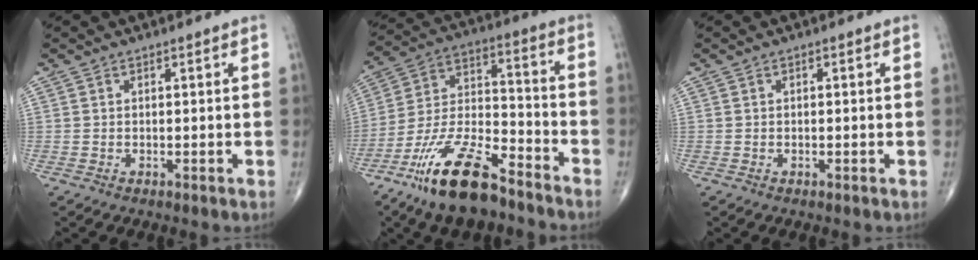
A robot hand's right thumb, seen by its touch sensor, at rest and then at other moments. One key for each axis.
{"total": 17.6, "fx": -12.2, "fy": 6.0, "fz": 11.1, "tx": -0.206, "ty": 0.072, "tz": -0.225}
{"total": 0.0}